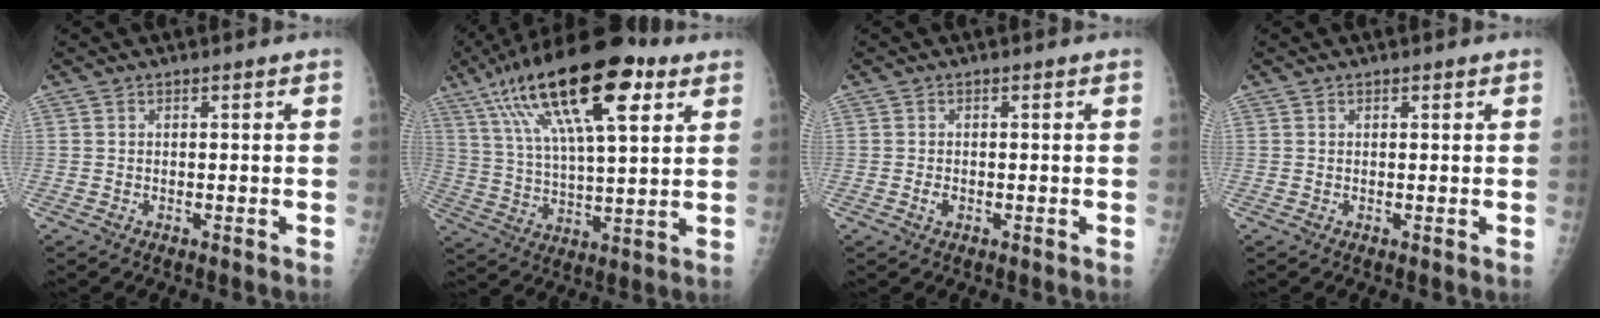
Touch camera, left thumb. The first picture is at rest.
{"total": 24.0, "force": [11.7, 8.3, 19.3], "torque": [-0.326, -0.009, 0.196]}
{"total": 1.2, "force": [-0.4, 0.8, 0.8], "torque": [-0.015, -0.001, -0.007]}
{"total": 0.6, "force": [0.4, 0.4, 0.3], "torque": [0.001, -0.001, 0.003]}